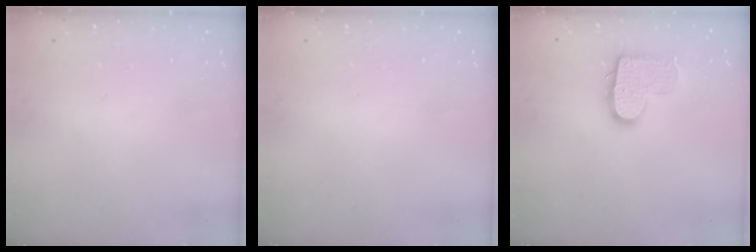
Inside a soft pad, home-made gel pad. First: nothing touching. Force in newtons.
{"total": 0.0}
{"total": 12.0, "press": 11.9, "slide": 0.6}